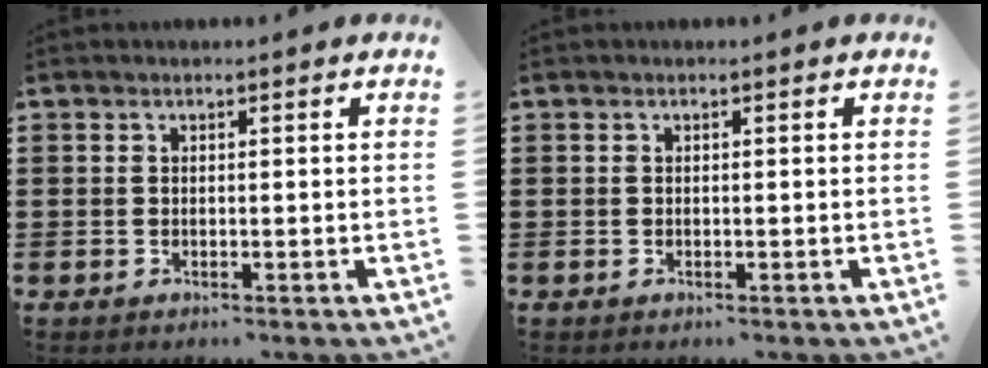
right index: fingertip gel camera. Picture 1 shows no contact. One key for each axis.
{"total": 0.0}